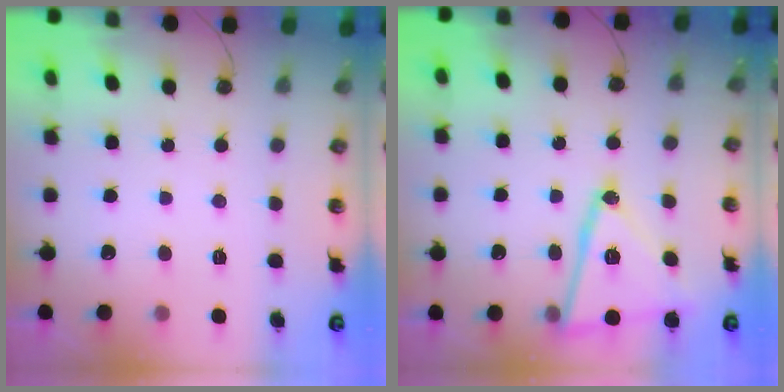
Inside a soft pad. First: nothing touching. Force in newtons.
{"total": 16.7, "press": 16.7, "slide": 1.1}